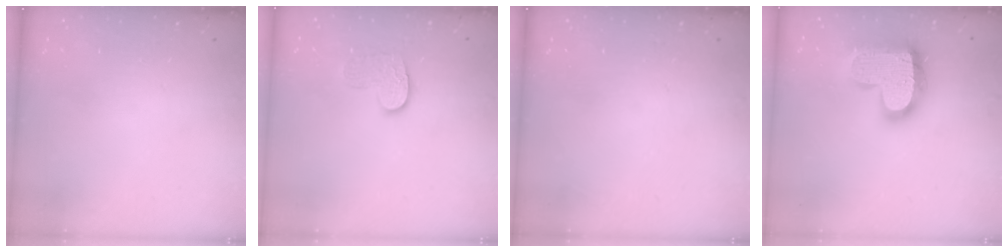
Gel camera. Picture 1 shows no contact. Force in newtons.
{"total": 9.5, "press": 9.5, "slide": 0.6}
{"total": 0.0}
{"total": 20.5, "press": 20.4, "slide": 1.5}